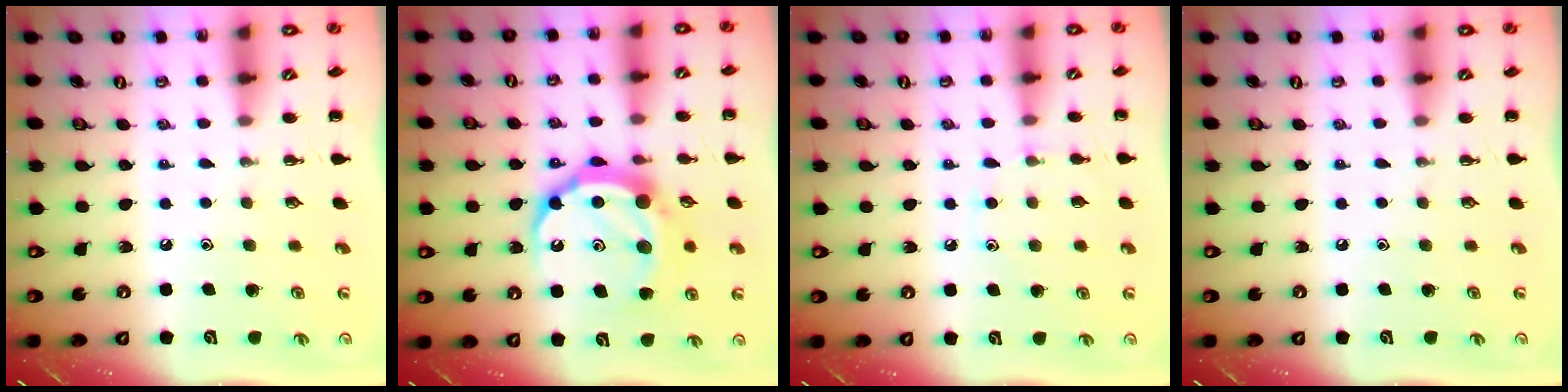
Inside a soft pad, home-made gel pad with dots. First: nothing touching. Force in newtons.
{"total": 15.8, "press": 15.8, "slide": 1.1}
{"total": 7.1, "press": 6.8, "slide": 1.8}
{"total": 0.0}